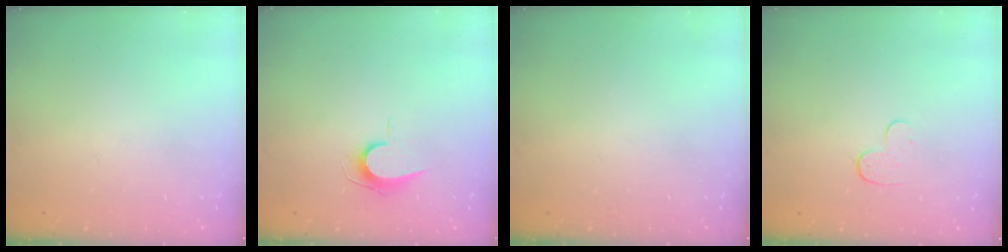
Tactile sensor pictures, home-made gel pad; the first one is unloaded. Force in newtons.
{"total": 6.8, "press": 6.8, "slide": 0.7}
{"total": 0.0}
{"total": 3.9, "press": 3.8, "slide": 0.4}